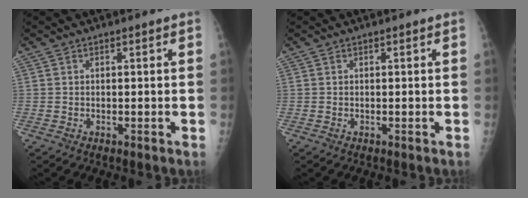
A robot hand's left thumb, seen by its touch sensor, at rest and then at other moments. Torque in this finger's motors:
{"motor_torque": [0.04, 0.07, -0.07, -0.16, 0.00]}